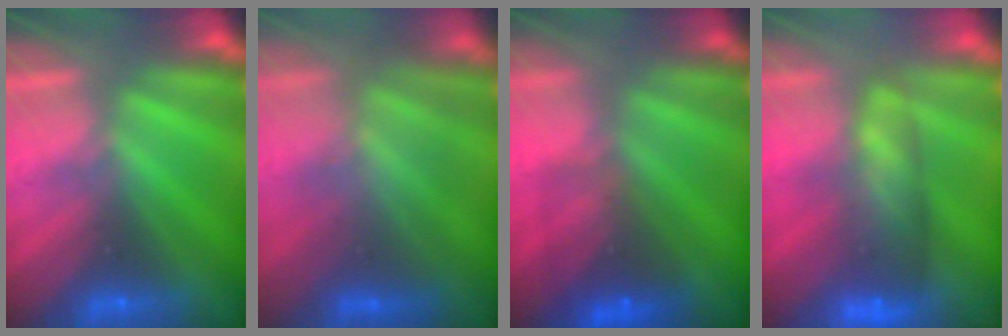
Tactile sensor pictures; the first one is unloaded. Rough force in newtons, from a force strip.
{"total": 3.7}
{"total": 6.9}
{"total": 7.4}